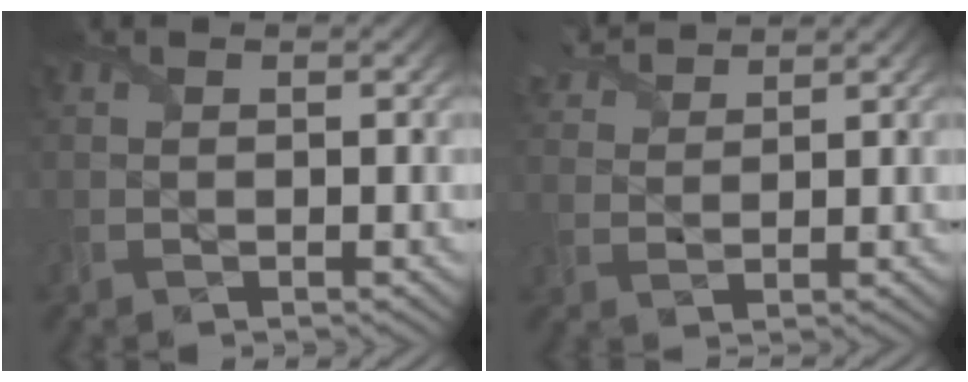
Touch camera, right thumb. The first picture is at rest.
{"total": 4.7, "force": [4.2, 1.2, 1.9], "torque": [-0.056, 0.018, 0.082]}